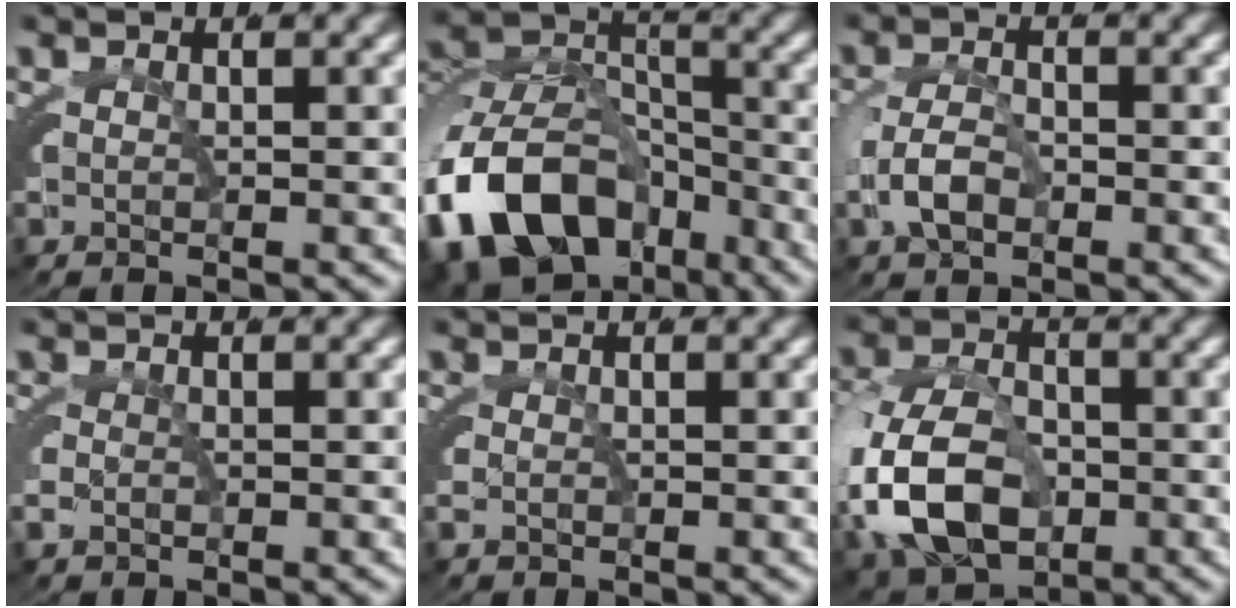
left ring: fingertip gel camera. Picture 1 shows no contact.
{"total": 13.3, "force": [-6.1, 9.0, 7.8], "torque": [-0.149, -0.049, -0.087]}
{"total": 2.9, "force": [-0.9, 1.7, 2.2], "torque": [-0.048, -0.007, -0.011]}
{"total": 1.8, "force": [-0.3, 1.5, 1.1], "torque": [-0.031, -0.006, -0.004]}
{"total": 1.5, "force": [-0.3, 1.2, 0.9], "torque": [-0.026, -0.006, -0.004]}
{"total": 8.9, "force": [-1.9, 6.2, 6.1], "torque": [-0.135, -0.032, -0.017]}